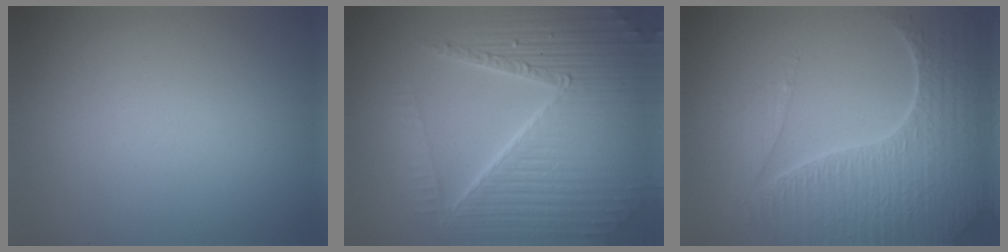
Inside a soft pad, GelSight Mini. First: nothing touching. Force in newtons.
{"total": 10.1, "press": 6.4, "slide": 7.8}
{"total": 7.5, "press": 5.5, "slide": 5.2}